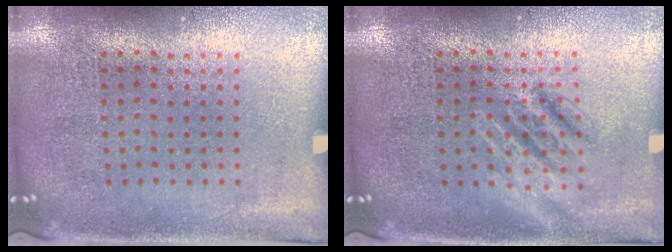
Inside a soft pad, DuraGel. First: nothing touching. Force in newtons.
{"total": 2.3, "press": 2.2, "slide": 0.3}